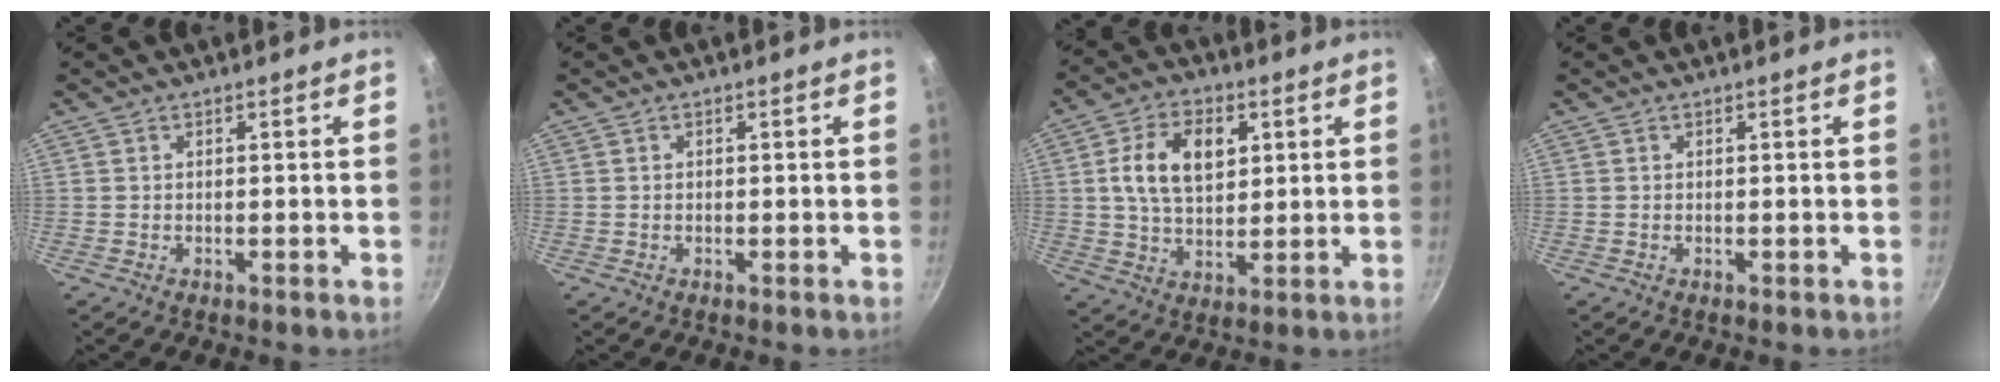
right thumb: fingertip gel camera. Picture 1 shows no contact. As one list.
[{"total": 0.0}, {"total": 11.7, "force": [2.9, 7.5, 8.5], "torque": [-0.134, 0.000, 0.047]}, {"total": 0.0}]